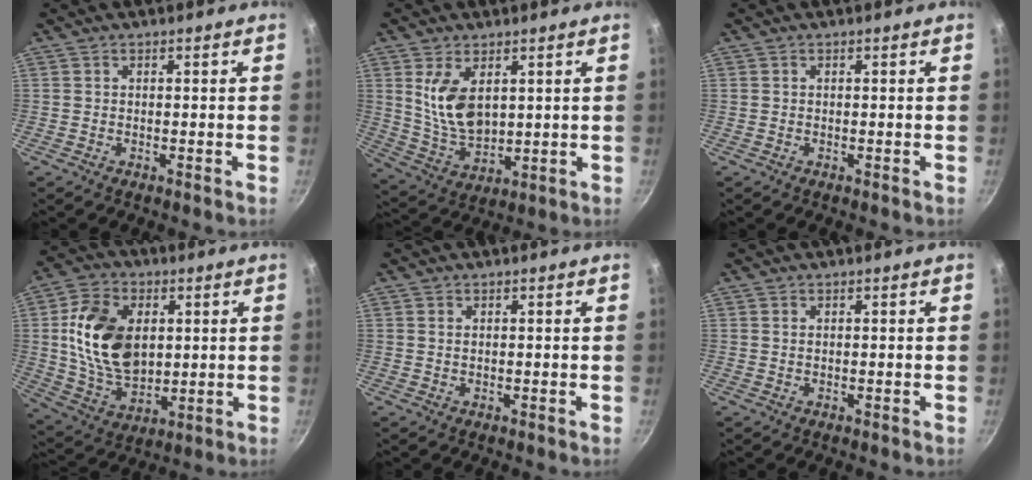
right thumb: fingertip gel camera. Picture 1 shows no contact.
{"total": 10.7, "force": [3.2, 6.1, 8.3], "torque": [-0.142, -0.032, 0.076]}
{"total": 0.0}
{"total": 17.6, "force": [2.7, 11.8, 12.8], "torque": [-0.213, -0.008, 0.057]}
{"total": 0.8, "force": [0.3, 0.4, 0.6], "torque": [-0.011, 0.000, 0.005]}
{"total": 0.5, "force": [0.2, 0.2, 0.4], "torque": [-0.008, 0.000, 0.004]}